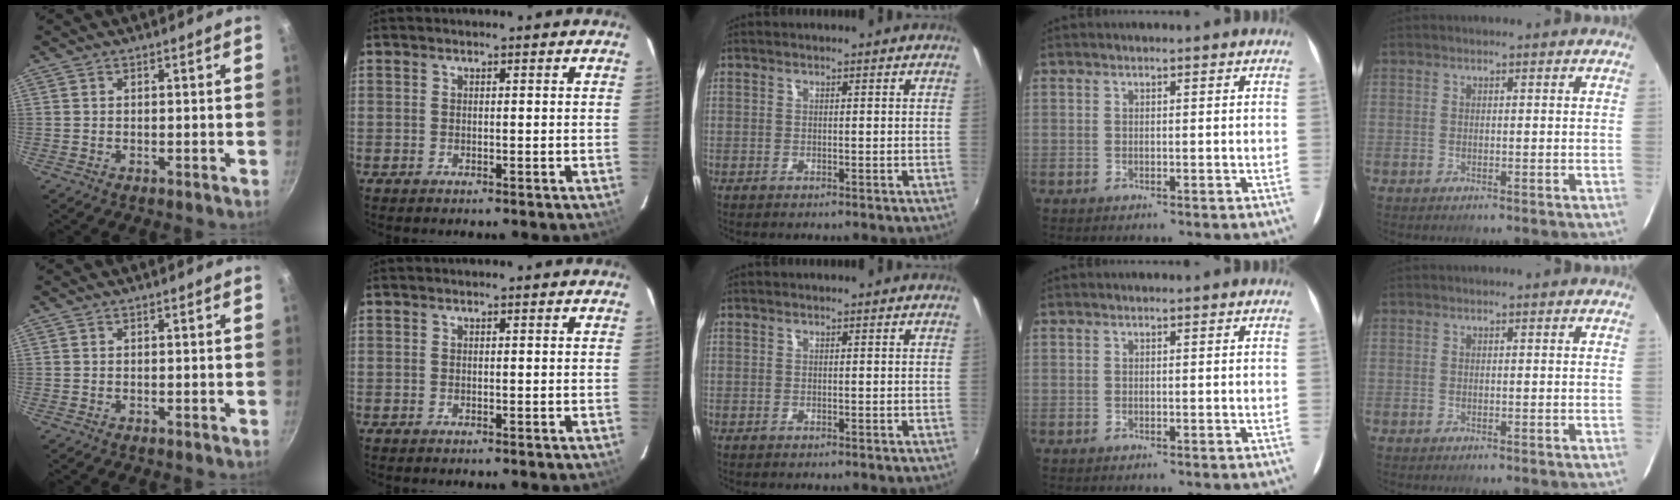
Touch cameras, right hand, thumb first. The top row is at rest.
{}